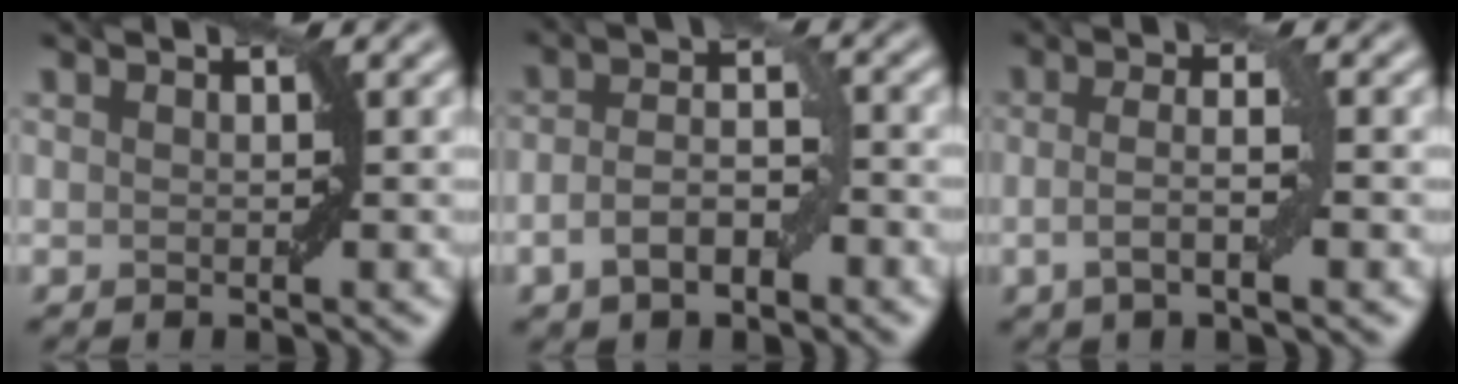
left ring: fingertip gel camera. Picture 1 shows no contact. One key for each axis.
{"total": 4.3, "fx": -1.9, "fy": 2.1, "fz": 3.3, "tx": -0.060, "ty": 0.008, "tz": -0.037}
{"total": 3.3, "fx": -0.7, "fy": 0.7, "fz": 3.1, "tx": -0.059, "ty": -0.001, "tz": -0.018}